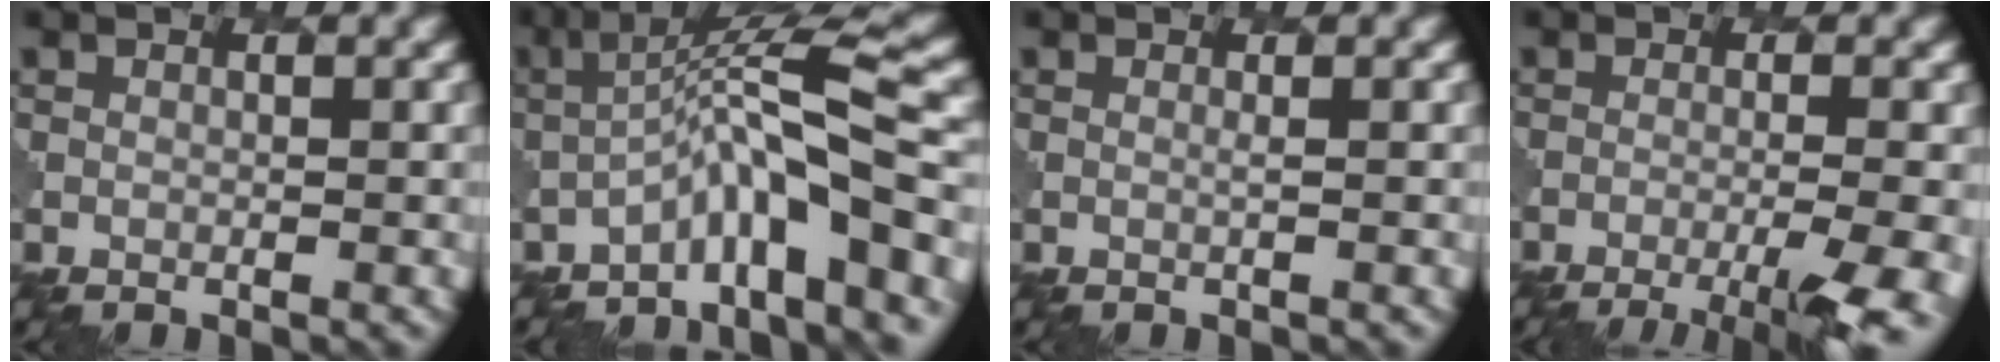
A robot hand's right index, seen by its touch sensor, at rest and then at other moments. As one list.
[{"total": 7.6, "force": [-3.3, 1.2, 6.8], "torque": [-0.103, 0.021, -0.057]}, {"total": 0.5, "force": [0.2, 0.1, 0.5], "torque": [-0.005, -0.001, 0.001]}, {"total": 6.5, "force": [-3.9, 1.2, 5.1], "torque": [-0.069, -0.011, -0.054]}]